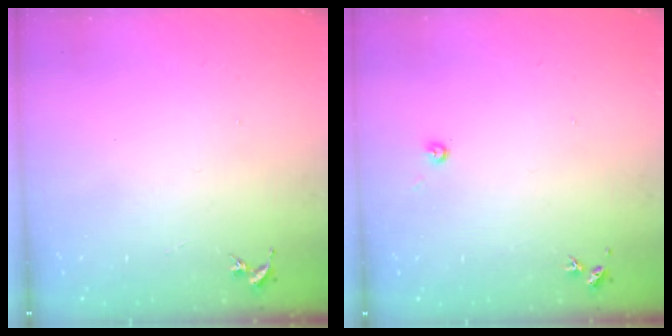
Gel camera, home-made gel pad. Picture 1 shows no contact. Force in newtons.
{"total": 2.7, "press": 2.7, "slide": 0.2}